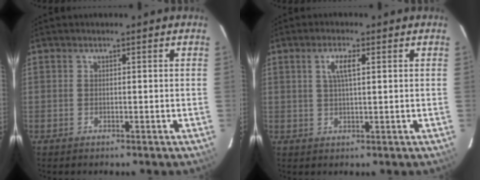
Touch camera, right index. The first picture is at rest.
{"total": 3.6, "force": [1.2, 0.8, 3.3], "torque": [-0.063, 0.004, 0.022]}